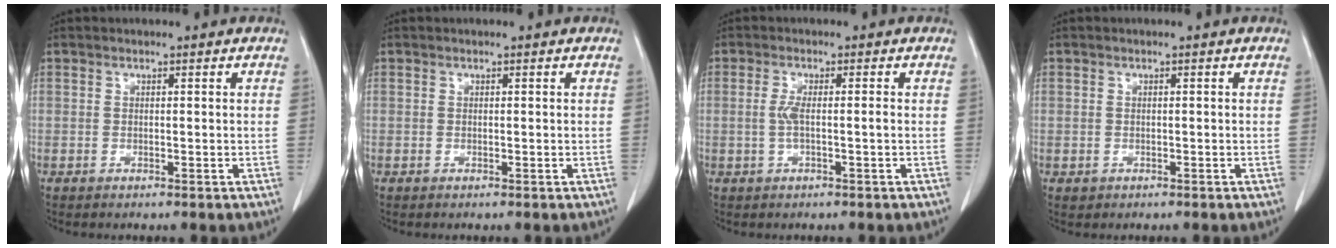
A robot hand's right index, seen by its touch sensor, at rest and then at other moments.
{"total": 0.0}
{"total": 2.7, "force": [-0.4, 0.2, 2.7], "torque": [-0.057, 0.000, -0.007]}
{"total": 1.0, "force": [-0.2, 1.0, 0.0], "torque": [0.000, 0.005, -0.002]}